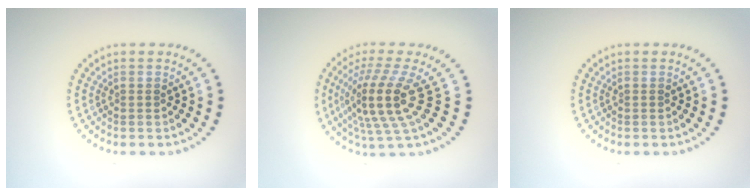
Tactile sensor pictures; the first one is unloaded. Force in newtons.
{"total": 5.2, "press": 3.9, "slide": 3.6}
{"total": 0.0}